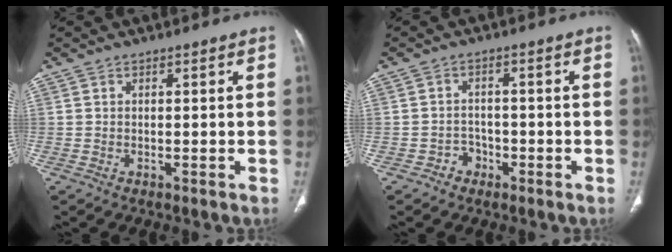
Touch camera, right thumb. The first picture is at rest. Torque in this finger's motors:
{"motor_torque": [0.38, -0.13, 0.57, -0.50, -0.04]}